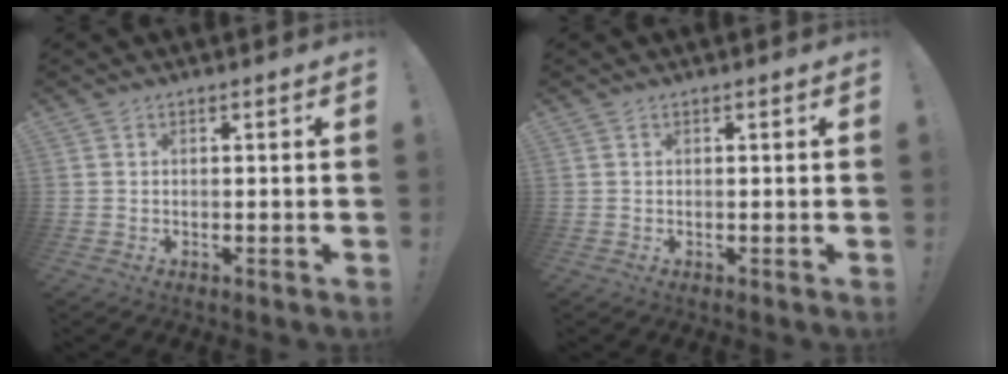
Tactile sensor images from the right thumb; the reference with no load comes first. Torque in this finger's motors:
{"motor_torque": [-0.03, 0.00, -0.05, 0.09, 0.00]}